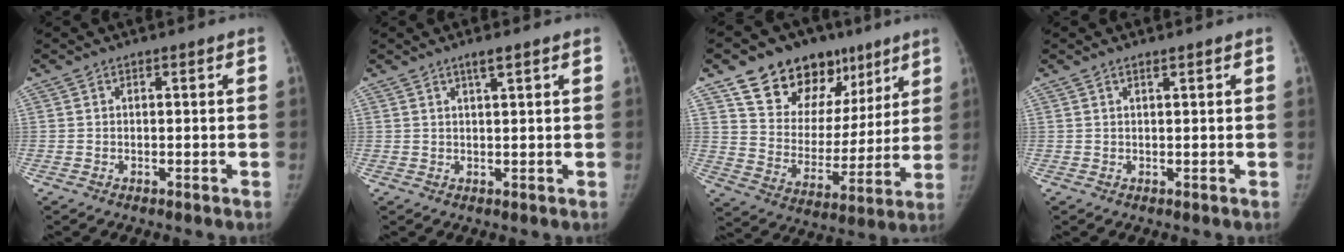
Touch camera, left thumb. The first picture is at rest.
{"total": 2.0, "force": [1.4, 0.2, 1.4], "torque": [-0.025, -0.008, 0.025]}
{"total": 20.8, "force": [12.9, 13.4, 9.4], "torque": [-0.088, -0.037, 0.215]}
{"total": 0.7, "force": [0.5, 0.0, 0.4], "torque": [-0.007, -0.001, 0.010]}